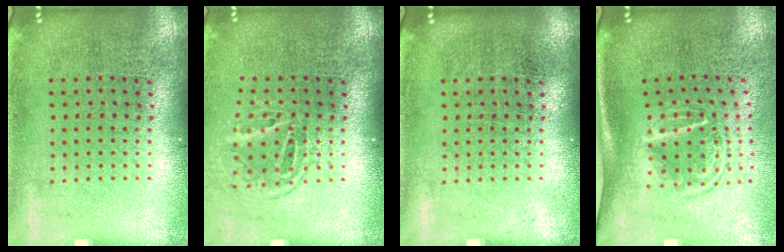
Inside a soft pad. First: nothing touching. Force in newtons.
{"total": 1.5, "press": 1.0, "slide": 1.1}
{"total": 0.0}
{"total": 1.7, "press": 1.1, "slide": 1.3}